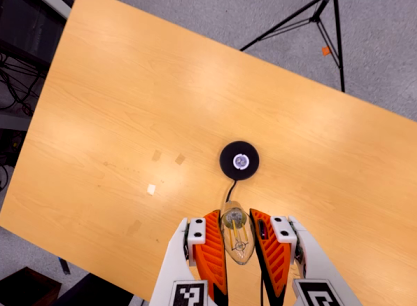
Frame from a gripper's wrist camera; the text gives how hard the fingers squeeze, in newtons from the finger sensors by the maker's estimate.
{"total": 20.1, "left": 22.5, "right": 17.7}